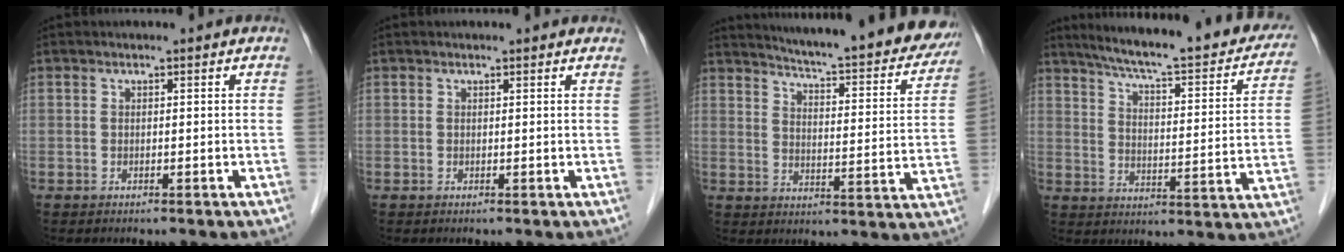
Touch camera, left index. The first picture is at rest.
{"total": 1.5, "force": [1.4, 0.3, 0.4], "torque": [-0.011, 0.000, 0.007]}
{"total": 24.7, "force": [22.5, 2.8, 9.9], "torque": [-0.139, -0.073, 0.270]}
{"total": 25.2, "force": [21.0, 3.9, 13.5], "torque": [-0.190, -0.026, 0.262]}